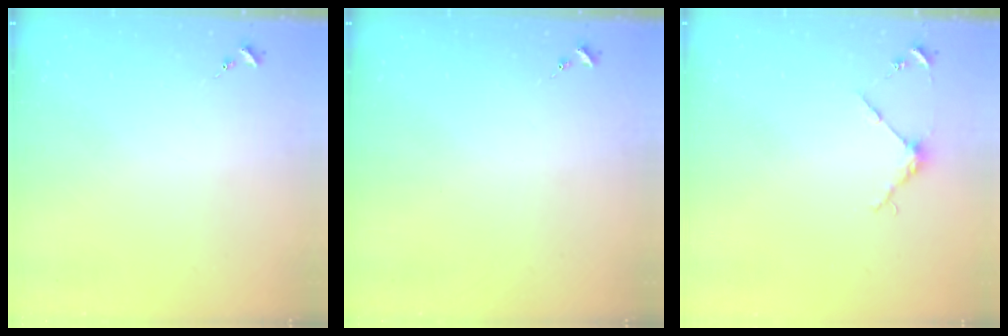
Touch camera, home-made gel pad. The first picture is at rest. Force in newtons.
{"total": 0.0}
{"total": 3.8, "press": 3.7, "slide": 0.4}